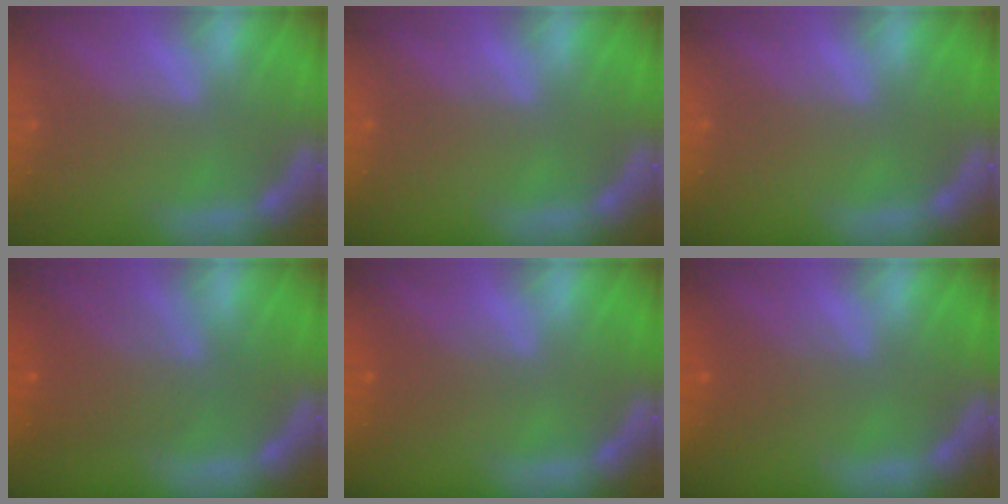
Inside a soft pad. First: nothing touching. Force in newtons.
{"total": 0.0}
{"total": 0.0}
{"total": 5.5}
{"total": 2.0}
{"total": 2.4}